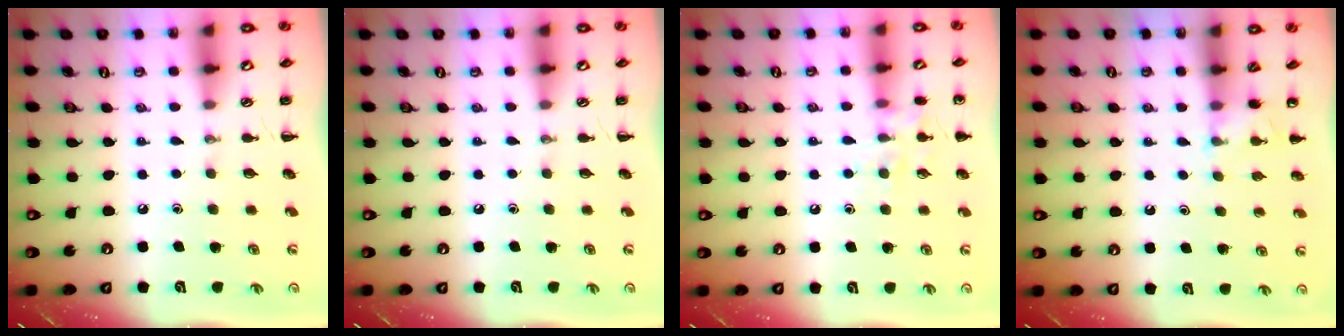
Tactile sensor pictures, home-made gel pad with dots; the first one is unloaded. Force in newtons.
{"total": 0.0}
{"total": 9.1, "press": 9.0, "slide": 1.5}
{"total": 4.8, "press": 4.6, "slide": 1.3}